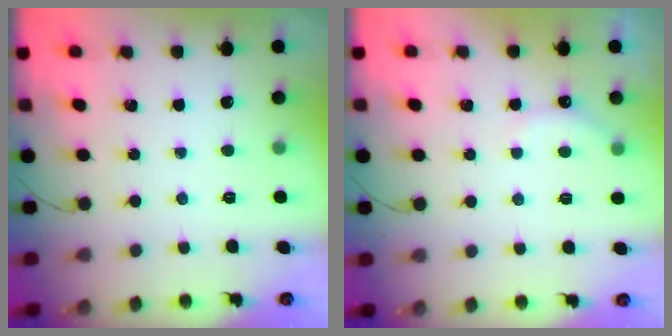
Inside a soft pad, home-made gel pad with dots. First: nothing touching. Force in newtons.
{"total": 5.3, "press": 5.2, "slide": 1.1}